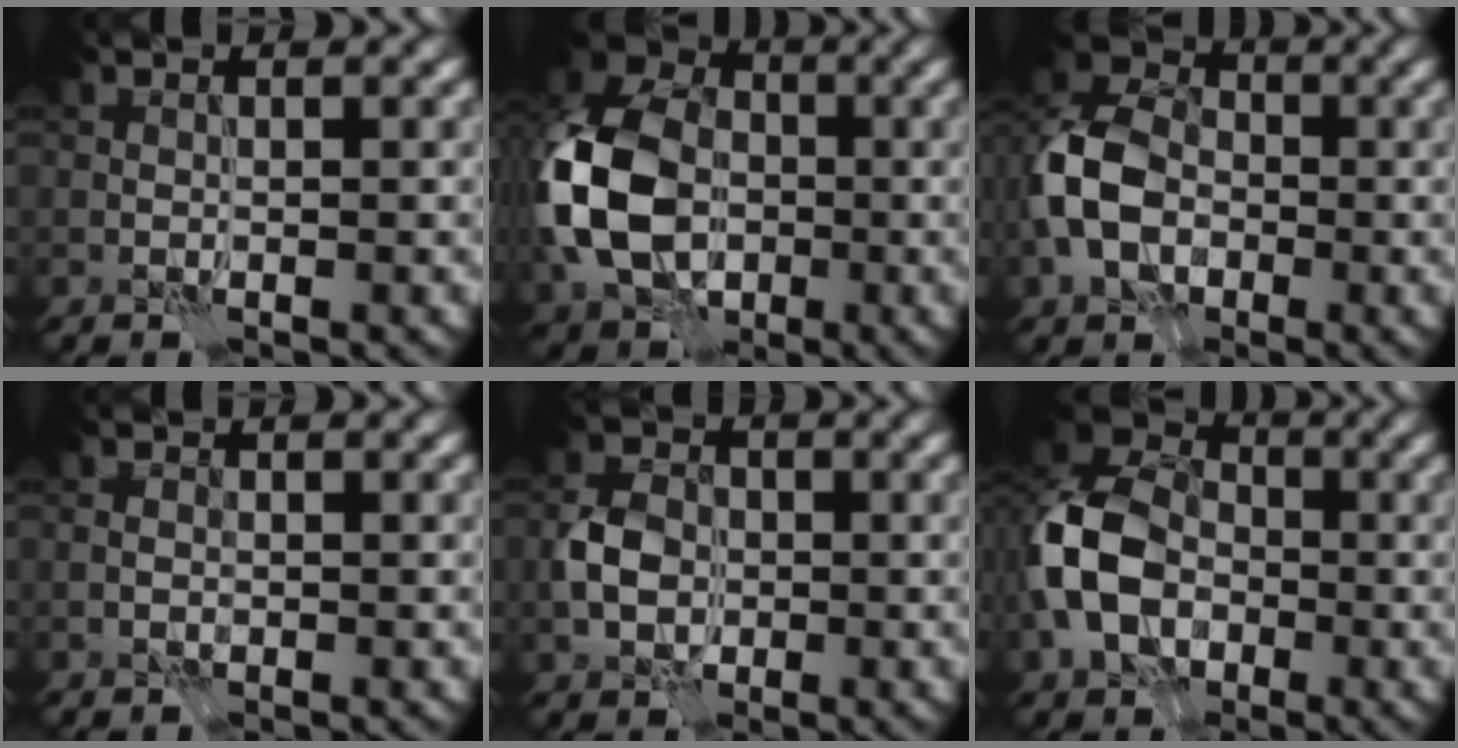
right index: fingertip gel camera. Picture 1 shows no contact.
{"total": 13.6, "force": [-2.1, 9.9, 9.1], "torque": [-0.229, -0.009, -0.053]}
{"total": 8.6, "force": [-2.2, 6.2, 5.5], "torque": [-0.127, 0.003, -0.060]}
{"total": 1.0, "force": [-0.3, 0.8, 0.5], "torque": [-0.008, 0.002, -0.009]}
{"total": 4.1, "force": [-0.7, 3.2, 2.4], "torque": [-0.047, 0.003, -0.020]}
{"total": 11.0, "force": [-2.5, 8.1, 7.0], "torque": [-0.167, -0.008, -0.063]}